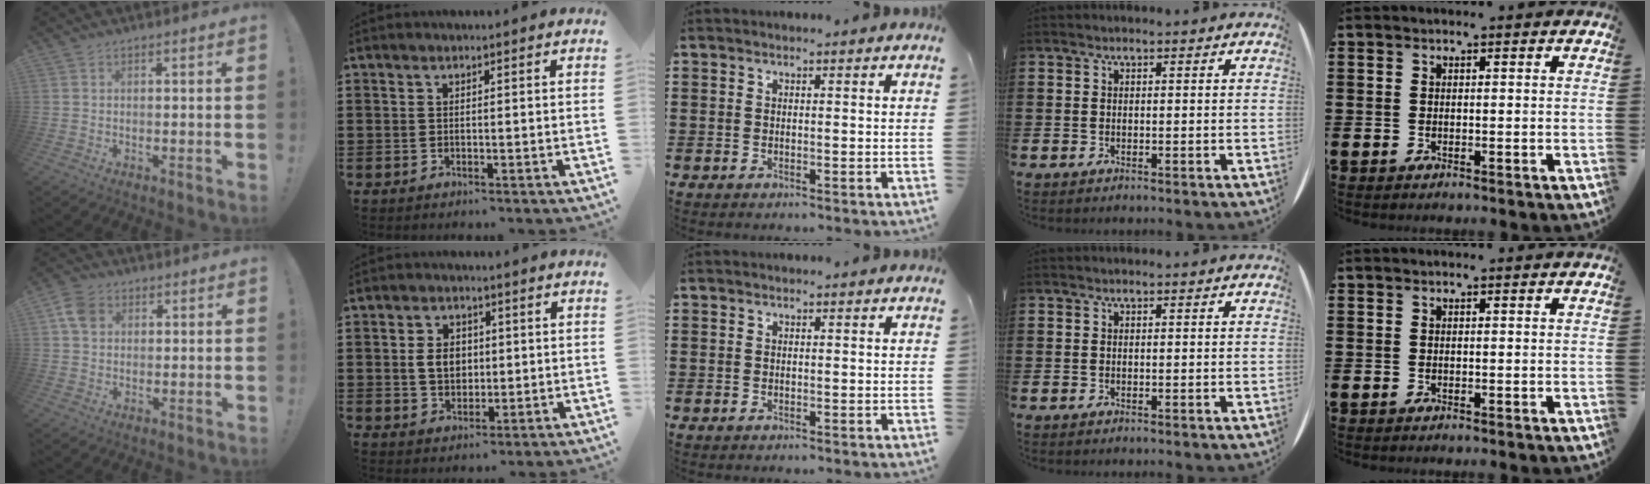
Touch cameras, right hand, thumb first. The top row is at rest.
{"thumb": {"total": 6.3, "force": [1.9, 4.9, 3.4], "torque": [-0.064, 0.010, 0.040]}, "index": {"total": 4.7, "force": [0.3, 3.5, 3.1], "torque": [-0.069, 0.008, -0.001]}}